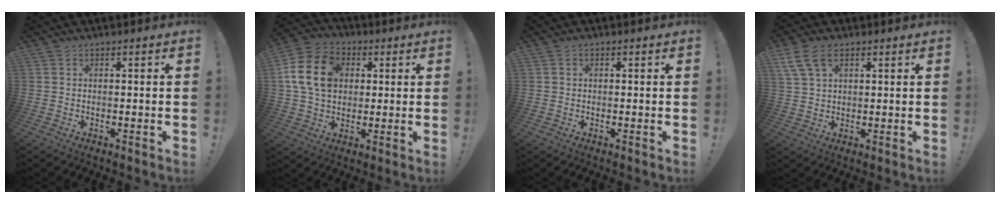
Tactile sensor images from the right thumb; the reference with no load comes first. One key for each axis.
{"total": 16.2, "fx": 3.2, "fy": 12.4, "fz": 9.8, "tx": -0.176, "ty": 0.006, "tz": 0.068}
{"total": 0.6, "fx": 0.0, "fy": 0.5, "fz": 0.2, "tx": -0.005, "ty": 0.003, "tz": 0.000}
{"total": 8.3, "fx": 4.3, "fy": 4.8, "fz": 5.4, "tx": -0.107, "ty": -0.003, "tz": 0.085}